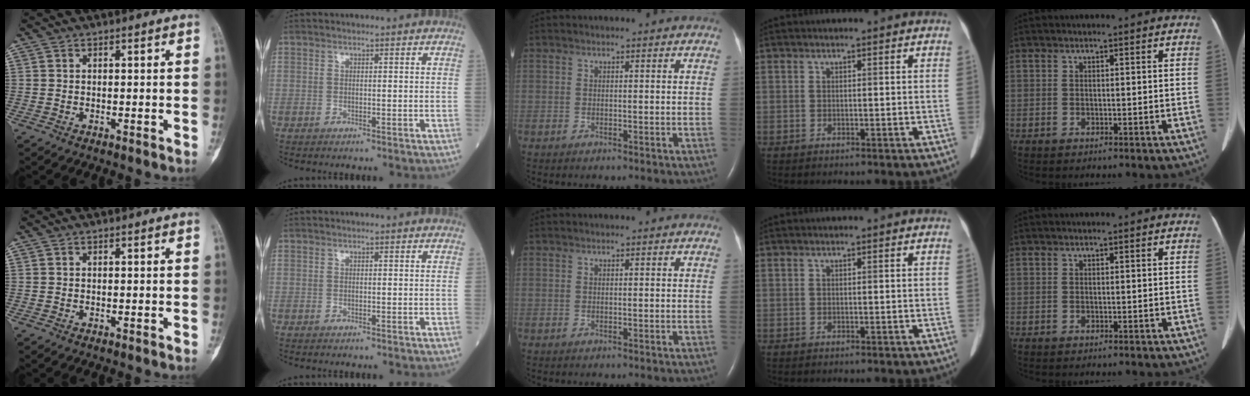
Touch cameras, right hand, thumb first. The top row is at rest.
{}